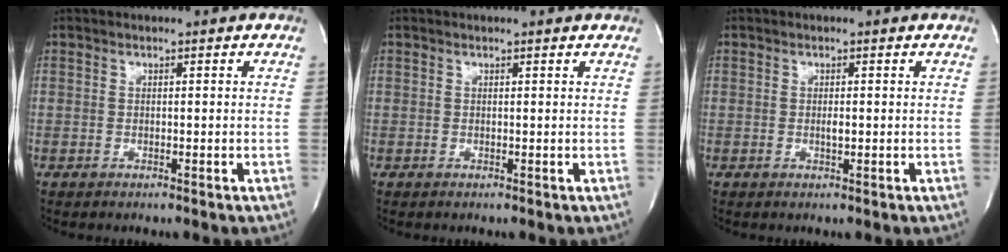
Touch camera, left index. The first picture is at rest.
{"total": 1.0, "force": [1.0, -0.1, 0.3], "torque": [-0.014, 0.001, 0.006]}
{"total": 0.8, "force": [-0.2, 0.2, 0.8], "torque": [-0.015, -0.005, -0.005]}